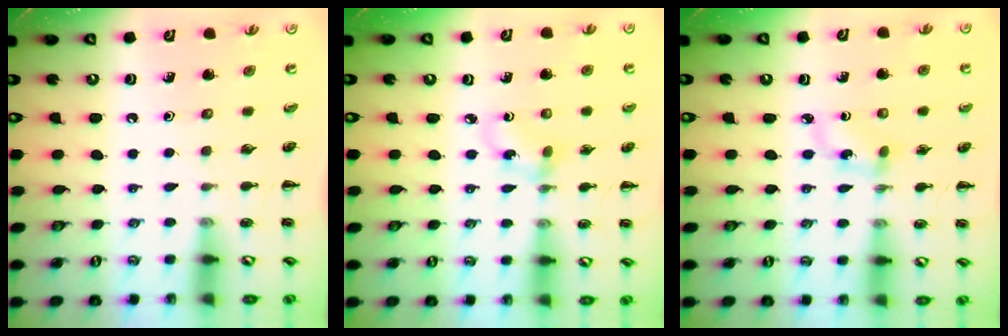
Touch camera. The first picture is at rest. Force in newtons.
{"total": 2.8, "press": 2.8, "slide": 0.7}
{"total": 3.5, "press": 3.3, "slide": 1.0}